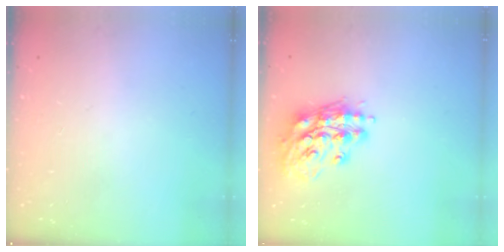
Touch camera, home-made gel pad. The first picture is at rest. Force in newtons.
{"total": 14.9, "press": 14.9, "slide": 1.6}